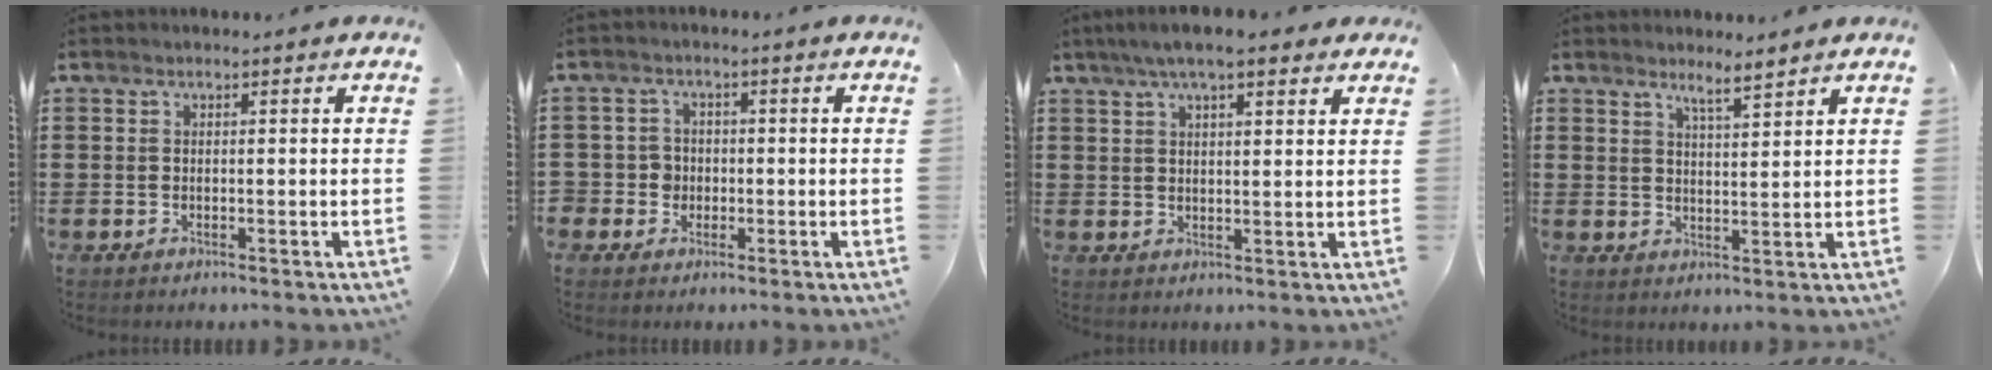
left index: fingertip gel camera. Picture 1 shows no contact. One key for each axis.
{"total": 2.9, "fx": -0.8, "fy": 2.8, "fz": 0.4, "tx": -0.030, "ty": 0.002, "tz": -0.023}
{"total": 5.7, "fx": 4.1, "fy": 1.1, "fz": 3.8, "tx": -0.081, "ty": 0.005, "tz": 0.071}
{"total": 3.3, "fx": 3.0, "fy": 0.0, "fz": 1.4, "tx": -0.033, "ty": -0.003, "tz": 0.055}